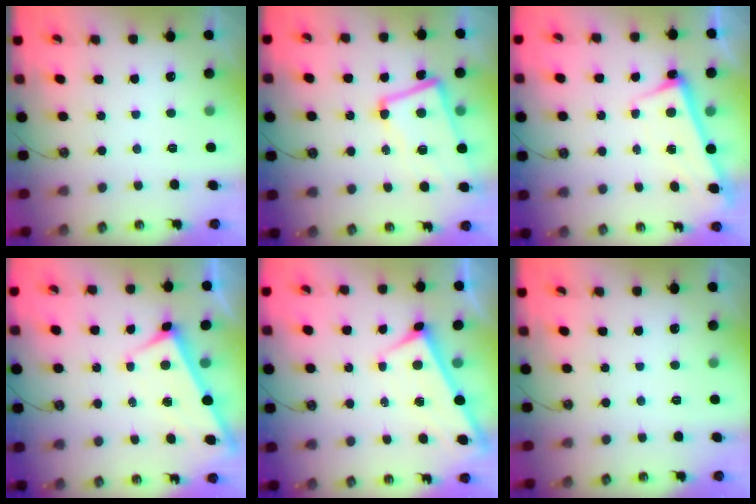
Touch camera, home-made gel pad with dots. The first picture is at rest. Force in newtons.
{"total": 4.7, "press": 4.4, "slide": 1.7}
{"total": 2.6, "press": 2.5, "slide": 0.8}
{"total": 3.3, "press": 3.3, "slide": 0.0}
{"total": 1.6, "press": 1.6, "slide": 0.1}
{"total": 0.0}